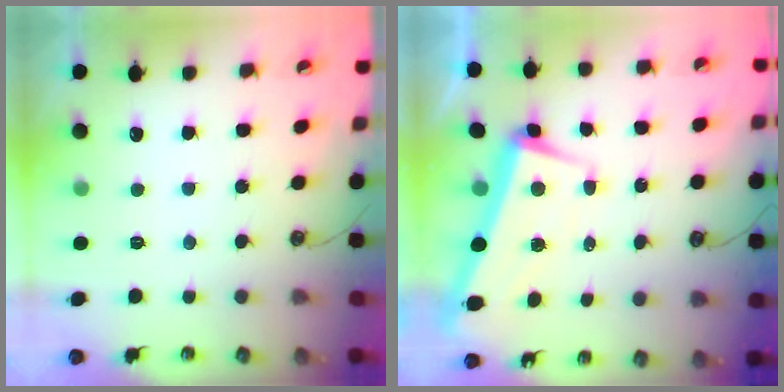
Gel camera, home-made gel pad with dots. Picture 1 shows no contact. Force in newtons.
{"total": 2.1, "press": 0.6, "slide": 2.0}